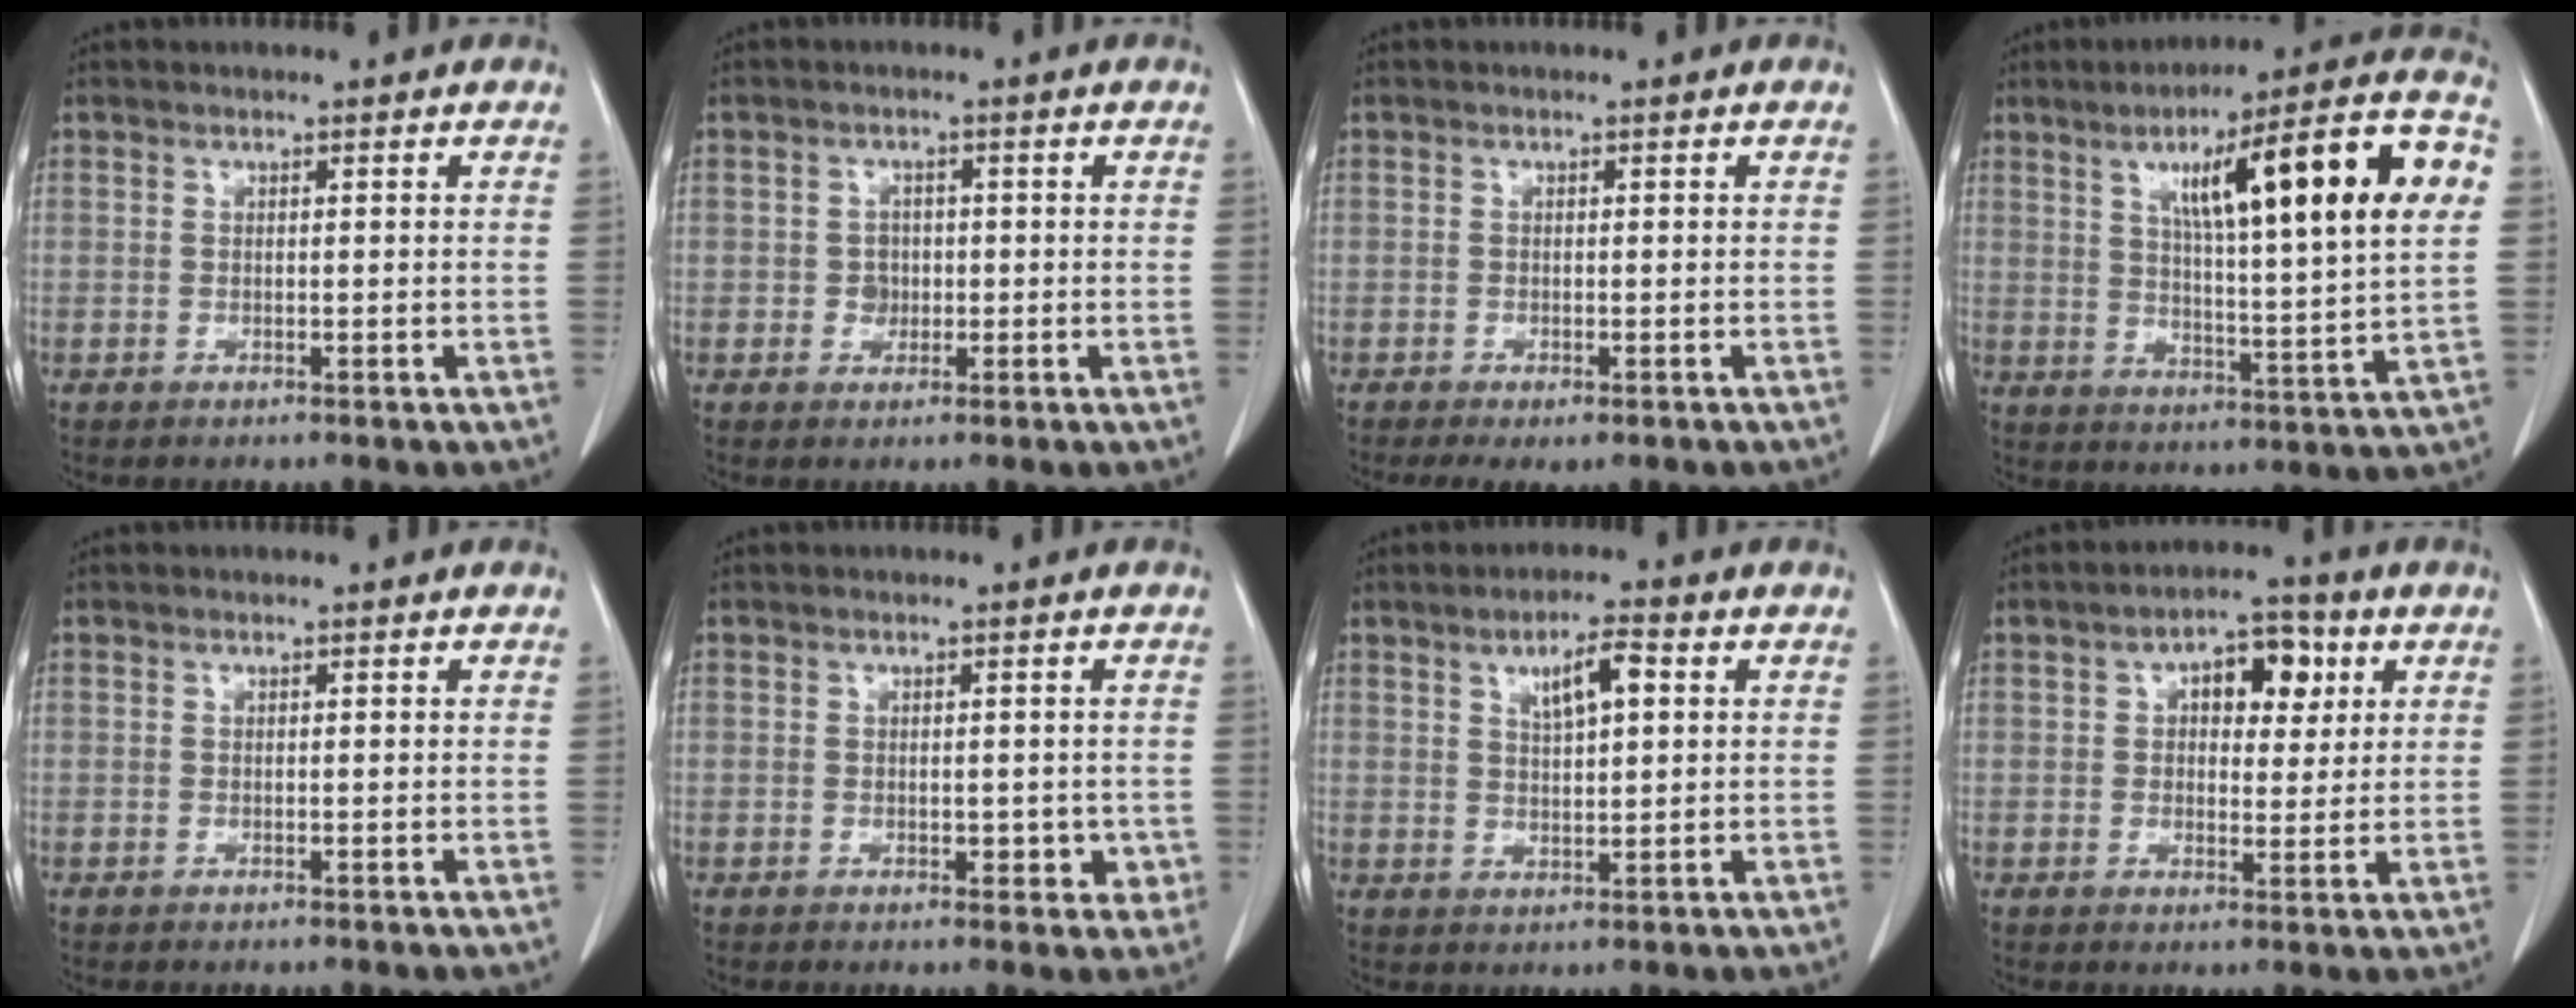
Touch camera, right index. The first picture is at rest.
{"total": 2.2, "force": [-0.3, 2.0, 0.9], "torque": [-0.010, 0.005, -0.003]}
{"total": 3.8, "force": [-2.6, 1.4, 2.4], "torque": [-0.033, -0.009, -0.034]}
{"total": 21.7, "force": [6.1, 1.3, 20.8], "torque": [-0.300, 0.024, 0.081]}
{"total": 0.0}
{"total": 3.3, "force": [-0.6, 2.1, 2.4], "torque": [-0.015, 0.004, -0.001]}
{"total": 5.3, "force": [2.0, 1.3, 4.8], "torque": [-0.082, 0.005, 0.037]}
{"total": 7.2, "force": [2.5, 3.7, 5.6], "torque": [-0.077, 0.022, 0.035]}